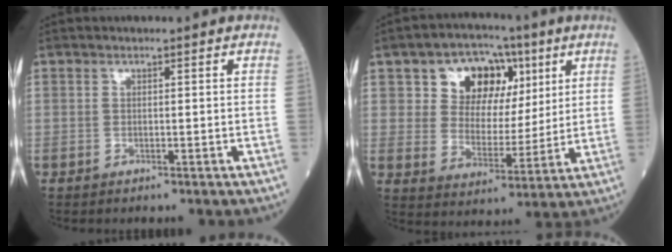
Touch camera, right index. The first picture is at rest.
{"total": 11.3, "force": [5.2, 8.1, 6.1], "torque": [-0.090, 0.029, 0.091]}